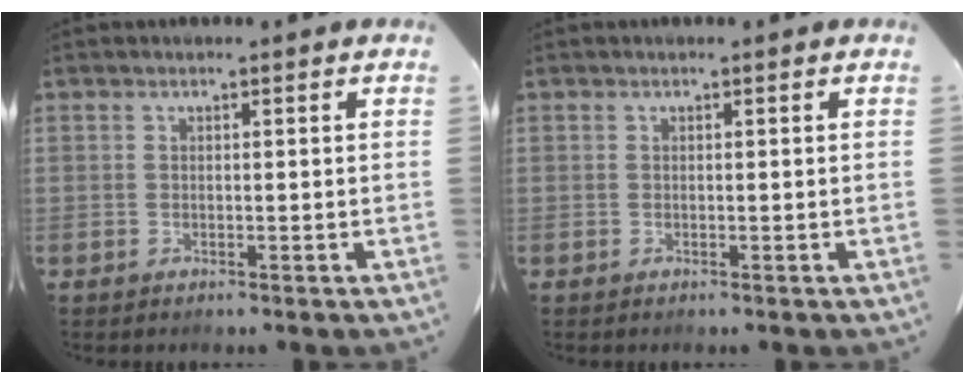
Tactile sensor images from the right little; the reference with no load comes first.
{"total": 0.0}